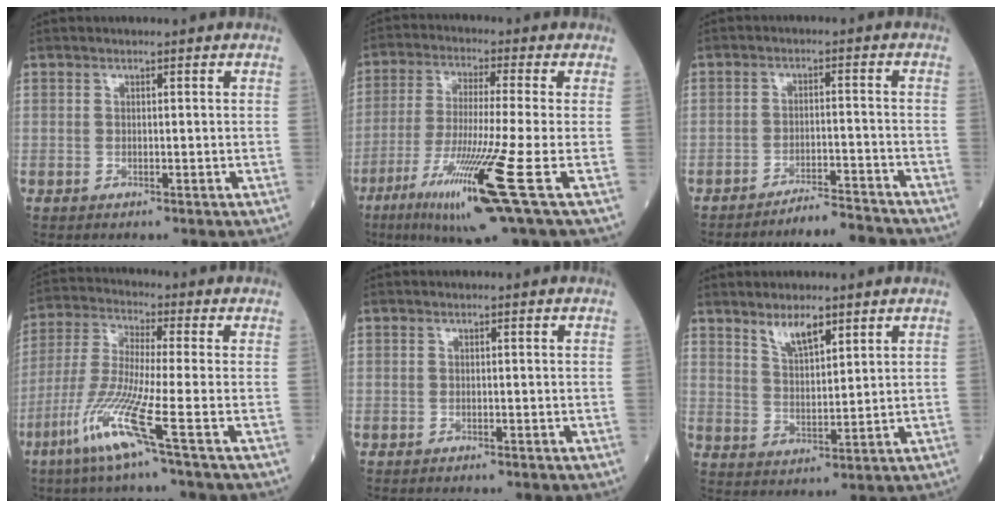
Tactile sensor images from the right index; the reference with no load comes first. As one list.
[{"total": 14.6, "force": [-6.5, -1.4, 13.1], "torque": [-0.260, -0.046, -0.122]}, {"total": 6.4, "force": [-6.3, -0.8, 0.3], "torque": [0.004, 0.004, -0.104]}, {"total": 10.7, "force": [-5.3, -1.5, 9.2], "torque": [-0.196, -0.027, -0.114]}, {"total": 0.6, "force": [-0.5, 0.0, 0.2], "torque": [-0.004, 0.000, -0.011]}, {"total": 5.0, "force": [3.6, 1.4, 3.1], "torque": [-0.062, -0.001, 0.070]}]